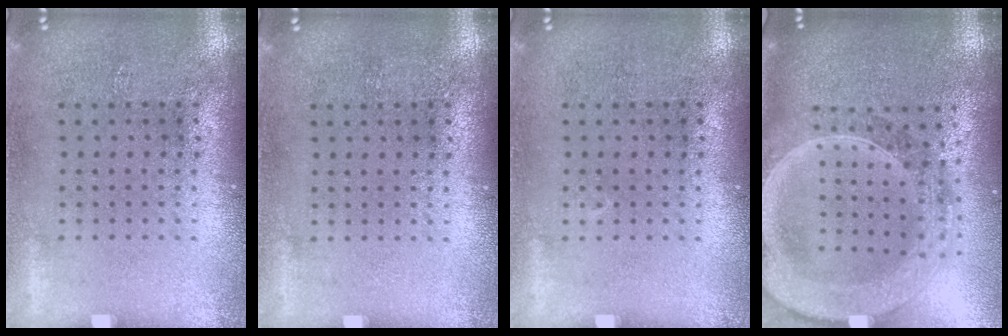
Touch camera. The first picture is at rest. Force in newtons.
{"total": 0.0}
{"total": 0.0}
{"total": 2.9, "press": 2.5, "slide": 1.4}